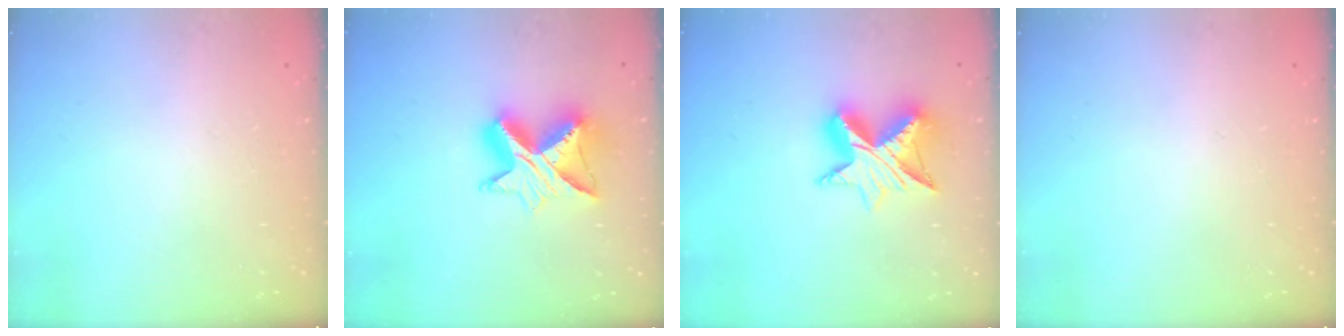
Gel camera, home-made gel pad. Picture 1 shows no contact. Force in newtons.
{"total": 10.8, "press": 10.7, "slide": 1.0}
{"total": 11.0, "press": 10.9, "slide": 0.7}
{"total": 0.0}